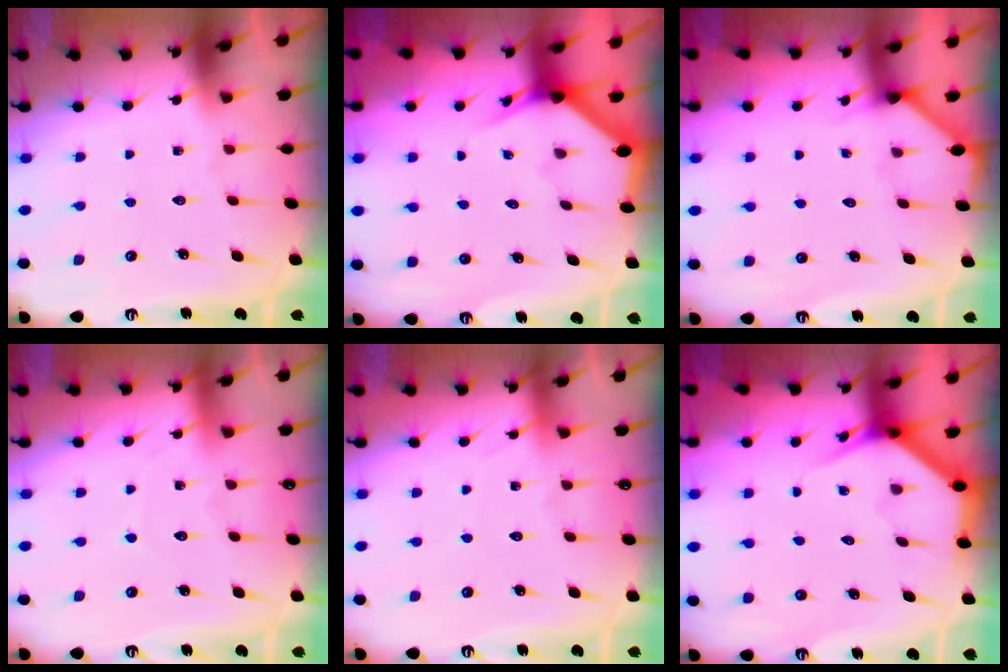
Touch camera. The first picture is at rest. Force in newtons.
{"total": 2.9, "press": 2.9, "slide": 0.1}
{"total": 1.4, "press": 1.4, "slide": 0.1}
{"total": 2.9, "press": 2.9, "slide": 0.3}
{"total": 4.2, "press": 4.1, "slide": 0.6}
{"total": 3.3, "press": 3.3, "slide": 0.2}